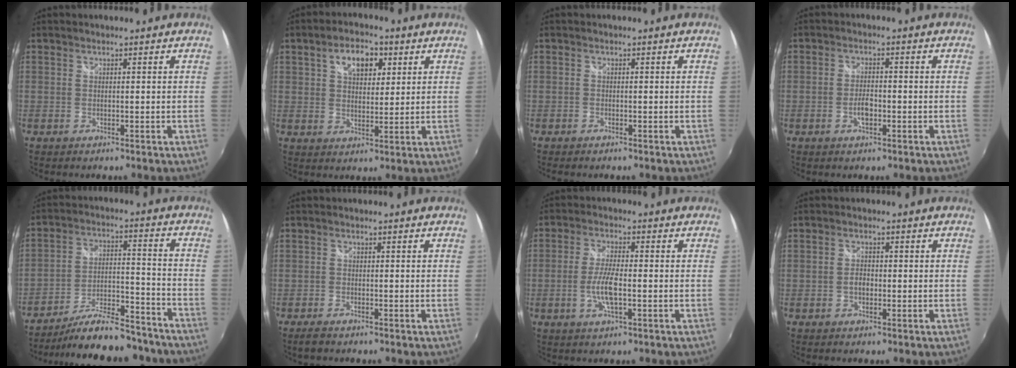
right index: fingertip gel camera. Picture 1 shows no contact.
{"total": 7.7, "force": [3.3, 4.5, 5.3], "torque": [-0.086, 0.022, 0.054]}
{"total": 0.9, "force": [-0.7, 0.4, 0.3], "torque": [-0.009, -0.004, -0.016]}
{"total": 3.2, "force": [-1.2, 1.5, 2.5], "torque": [-0.051, 0.000, -0.022]}
{"total": 19.4, "force": [-16.8, 4.7, 8.3], "torque": [-0.151, 0.003, -0.237]}
{"total": 2.4, "force": [-2.0, 0.8, 1.1], "torque": [-0.030, -0.008, -0.039]}
{"total": 6.2, "force": [-1.6, 1.4, 5.8], "torque": [-0.121, -0.003, -0.031]}
{"total": 2.0, "force": [-0.6, 1.4, 1.3], "torque": [-0.025, 0.003, -0.012]}